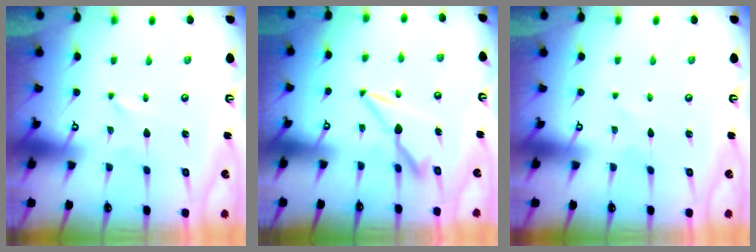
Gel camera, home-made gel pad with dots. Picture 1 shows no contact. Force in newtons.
{"total": 7.8, "press": 7.8, "slide": 0.9}
{"total": 0.6, "press": 0.6, "slide": 0.1}